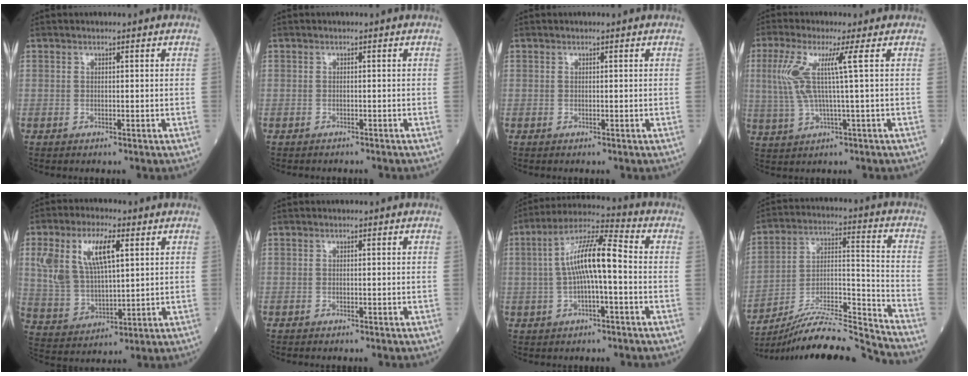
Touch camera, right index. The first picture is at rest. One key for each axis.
{"total": 2.4, "fx": -2.2, "fy": 0.8, "fz": 0.4, "tx": -0.005, "ty": -0.001, "tz": -0.029}
{"total": 0.0}
{"total": 7.0, "fx": 1.8, "fy": -0.5, "fz": 6.8, "tx": -0.161, "ty": 0.011, "tz": 0.040}
{"total": 12.3, "fx": 4.6, "fy": 5.0, "fz": 10.2, "tx": -0.228, "ty": 0.025, "tz": 0.097}
{"total": 1.0, "fx": -0.9, "fy": 0.0, "fz": 0.4, "tx": -0.003, "ty": 0.000, "tz": -0.013}
{"total": 10.1, "fx": -0.4, "fy": 1.8, "fz": 10.0, "tx": -0.188, "ty": 0.028, "tz": -0.012}
{"total": 18.0, "fx": -17.3, "fy": -2.0, "fz": 4.4, "tx": -0.073, "ty": 0.021, "tz": -0.296}